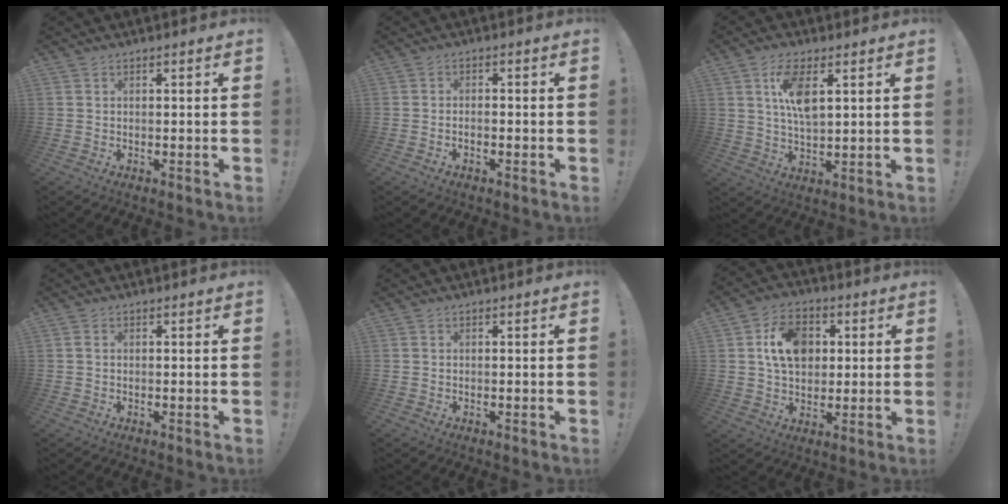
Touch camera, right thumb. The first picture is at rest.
{"total": 1.3, "force": [-1.2, 0.4, 0.5], "torque": [-0.015, 0.005, -0.019]}
{"total": 9.6, "force": [3.8, 4.0, 7.9], "torque": [-0.148, -0.006, 0.065]}
{"total": 1.0, "force": [0.2, 0.6, 0.7], "torque": [-0.015, 0.004, 0.003]}
{"total": 0.0}
{"total": 12.1, "force": [2.8, 9.1, 7.4], "torque": [-0.102, 0.004, 0.054]}